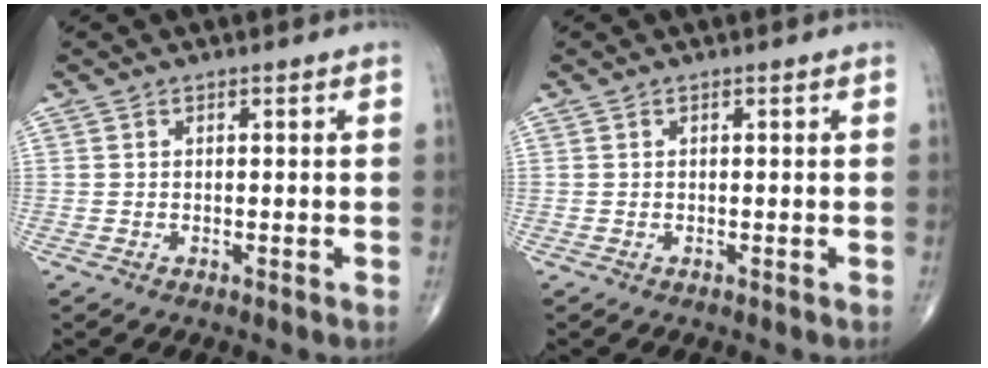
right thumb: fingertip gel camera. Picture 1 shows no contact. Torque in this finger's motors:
{"motor_torque": [0.12, 0.14, 0.02, -0.02, 0.01]}